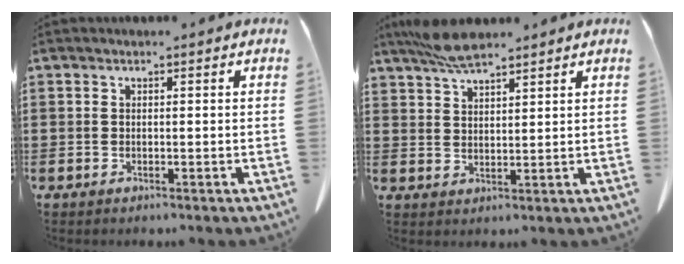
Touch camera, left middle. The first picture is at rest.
{"total": 5.4, "force": [4.6, 1.3, 2.5], "torque": [-0.062, -0.006, 0.088]}